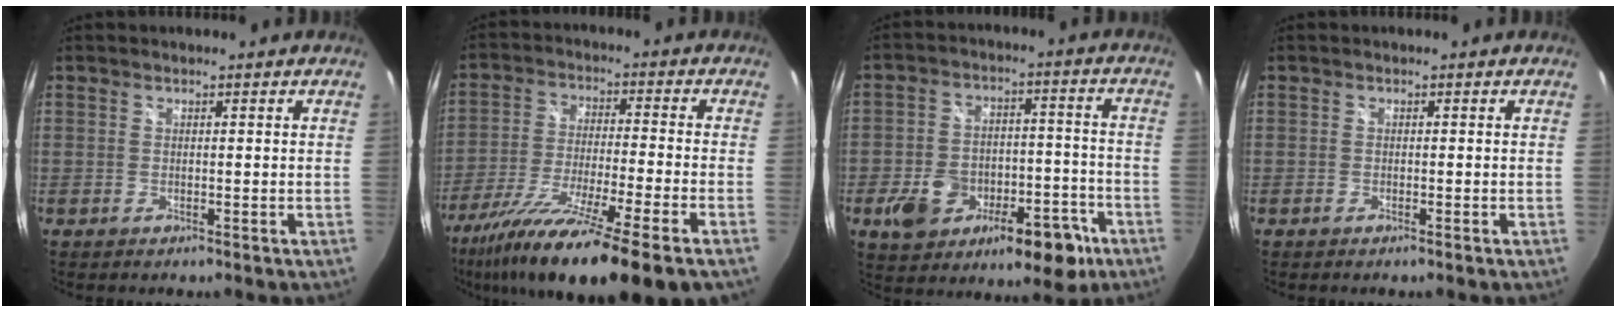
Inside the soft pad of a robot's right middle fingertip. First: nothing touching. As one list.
[{"total": 20.7, "force": [-15.2, 0.0, 14.1], "torque": [-0.260, -0.068, -0.255]}, {"total": 17.5, "force": [-8.5, 10.0, 11.5], "torque": [-0.219, 0.009, -0.115]}, {"total": 0.0}]